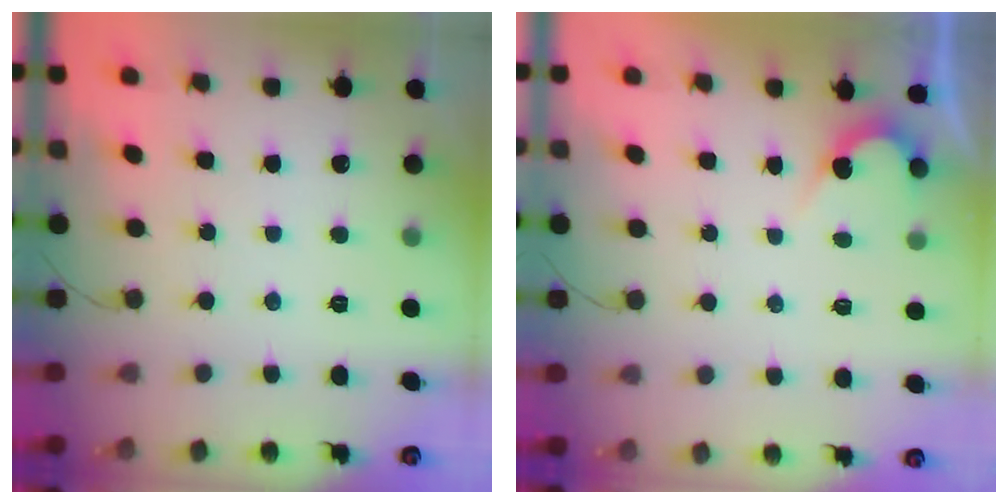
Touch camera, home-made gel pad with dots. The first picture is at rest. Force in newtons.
{"total": 2.7, "press": 2.7, "slide": 0.2}